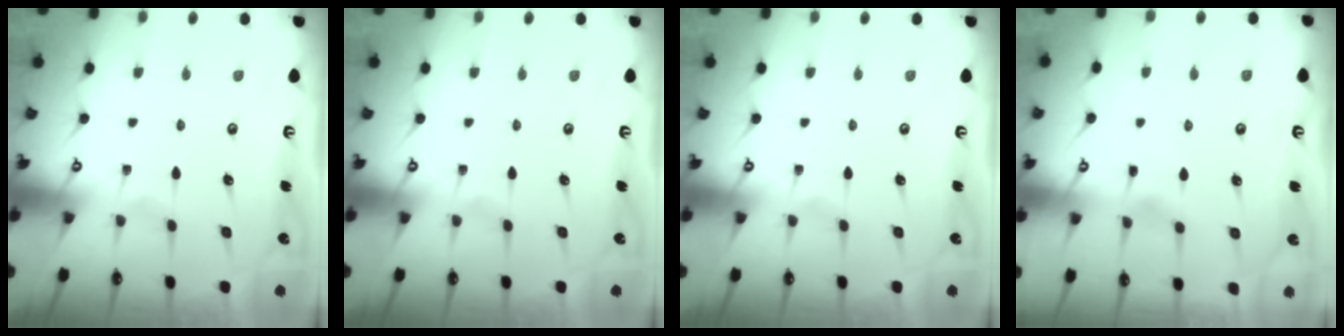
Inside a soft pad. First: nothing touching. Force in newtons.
{"total": 0.0}
{"total": 0.0}
{"total": 2.2, "press": 2.2, "slide": 0.3}